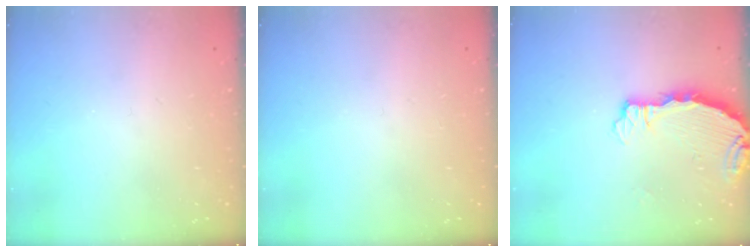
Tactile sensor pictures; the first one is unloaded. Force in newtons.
{"total": 0.0}
{"total": 3.8, "press": 3.7, "slide": 0.4}